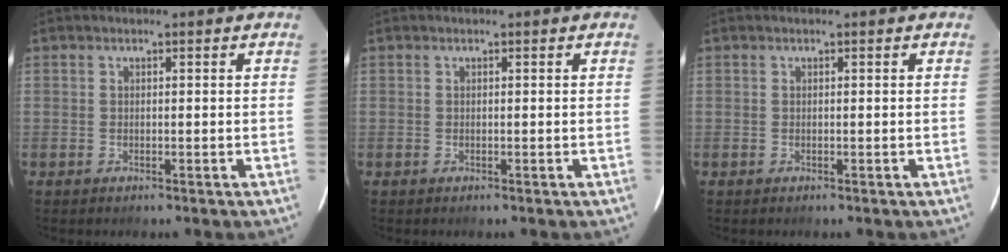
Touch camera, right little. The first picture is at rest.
{"total": 0.0}
{"total": 0.0}